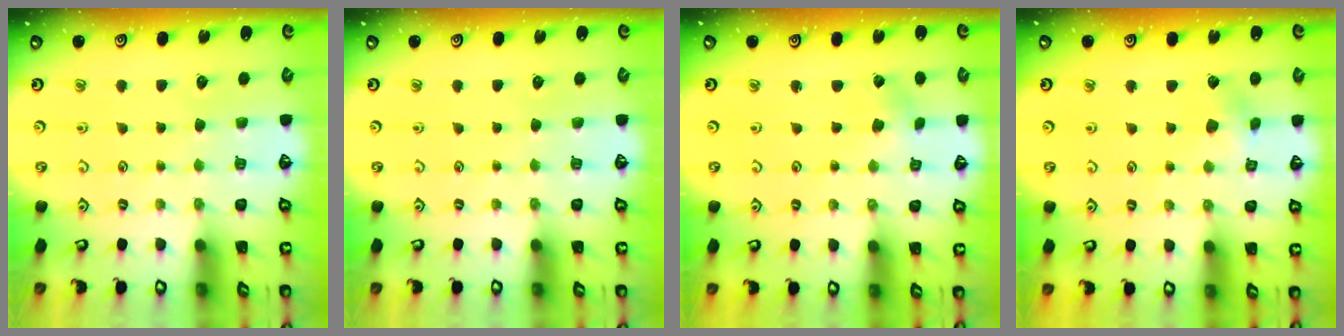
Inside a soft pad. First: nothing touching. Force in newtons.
{"total": 0.0}
{"total": 0.6, "press": 0.6, "slide": 0.1}
{"total": 3.8, "press": 3.7, "slide": 0.7}